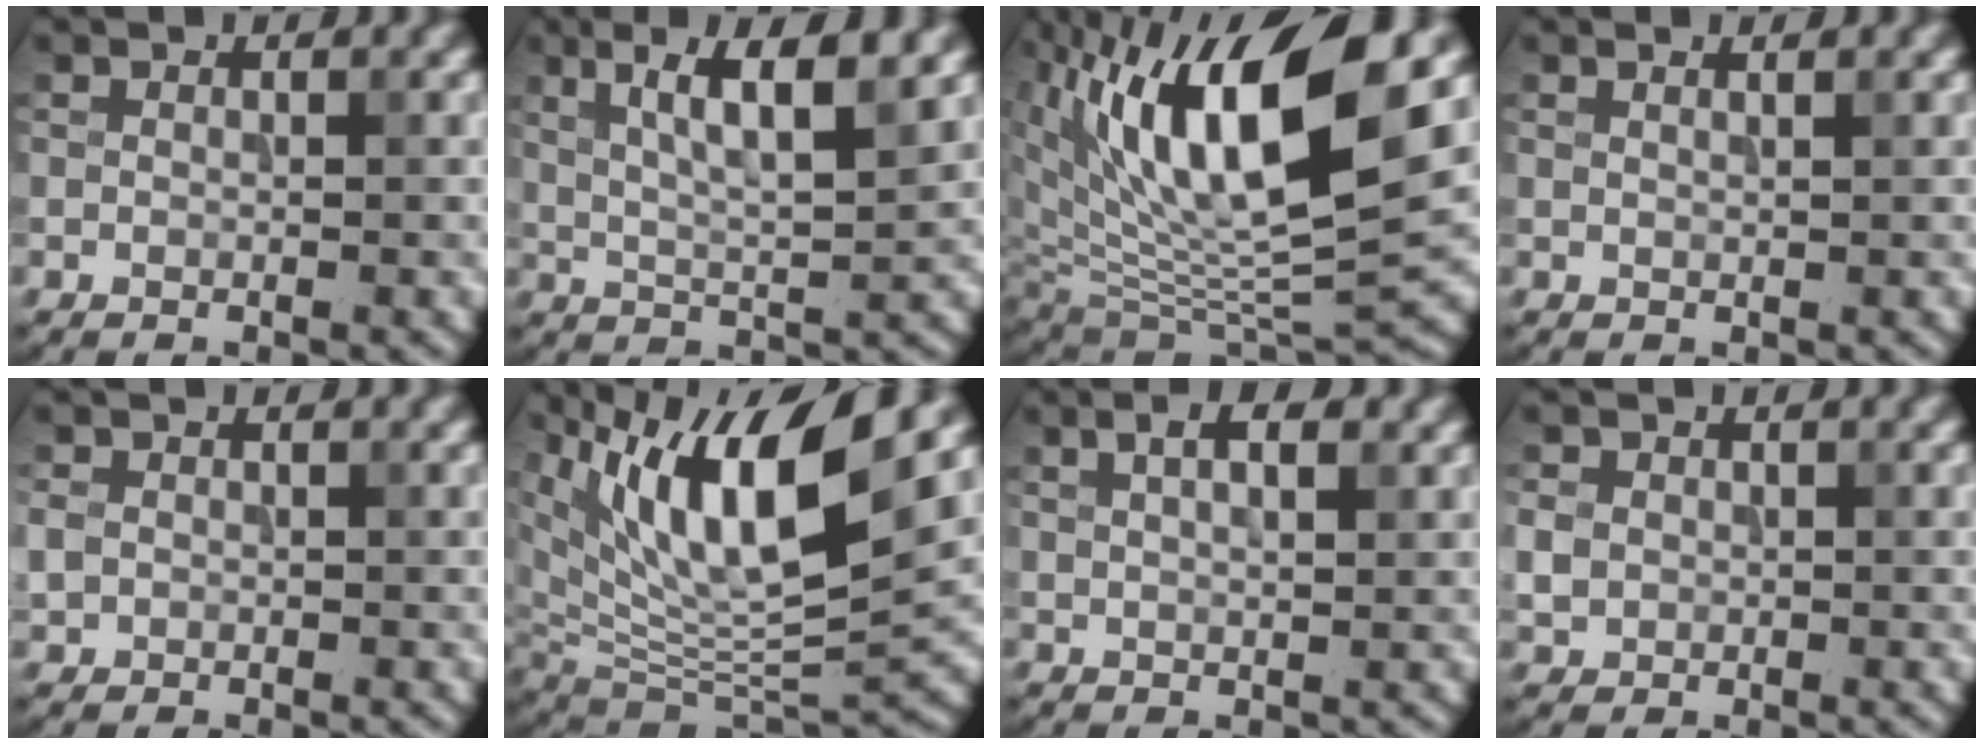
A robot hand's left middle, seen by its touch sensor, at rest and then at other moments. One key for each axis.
{"total": 6.4, "fx": 2.9, "fy": 1.2, "fz": 5.6, "tx": -0.097, "ty": 0.002, "tz": 0.055}
{"total": 13.2, "fx": 5.5, "fy": 5.0, "fz": 11.0, "tx": -0.190, "ty": -0.006, "tz": 0.109}
{"total": 1.5, "fx": 0.9, "fy": 0.6, "fz": 1.0, "tx": 0.001, "ty": 0.000, "tz": -0.003}
{"total": 1.5, "fx": 0.0, "fy": 1.4, "fz": 0.6, "tx": -0.011, "ty": -0.001, "tz": -0.005}
{"total": 13.1, "fx": 6.2, "fy": 4.5, "fz": 10.7, "tx": -0.189, "ty": 0.001, "tz": 0.116}
{"total": 3.2, "fx": 1.6, "fy": 1.2, "fz": 2.4, "tx": -0.029, "ty": 0.005, "tz": 0.015}
{"total": 1.9, "fx": 0.0, "fy": 1.7, "fz": 0.7, "tx": -0.012, "ty": -0.002, "tz": -0.001}